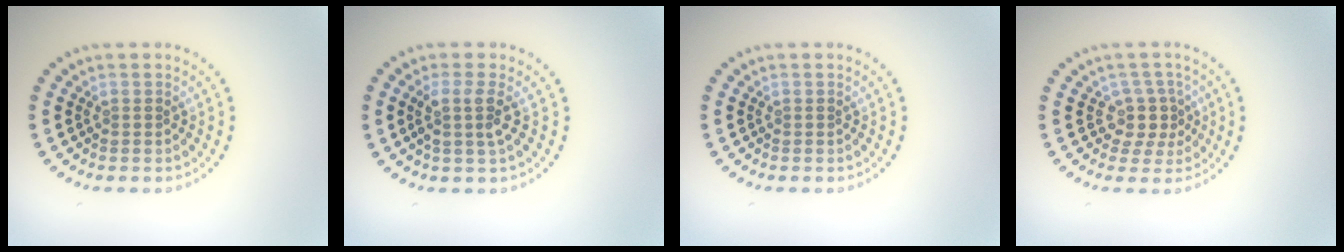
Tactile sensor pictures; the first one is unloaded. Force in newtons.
{"total": 2.3, "press": 1.8, "slide": 1.4}
{"total": 0.0}
{"total": 2.6, "press": 2.0, "slide": 1.7}